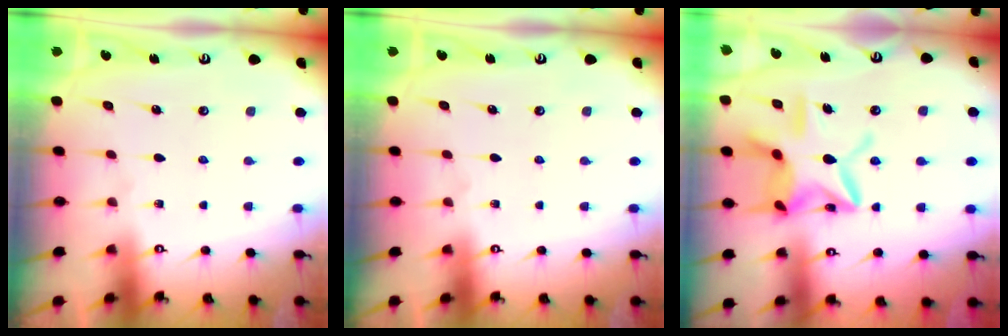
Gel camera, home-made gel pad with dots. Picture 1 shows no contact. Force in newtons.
{"total": 0.0}
{"total": 15.8, "press": 15.8, "slide": 1.5}